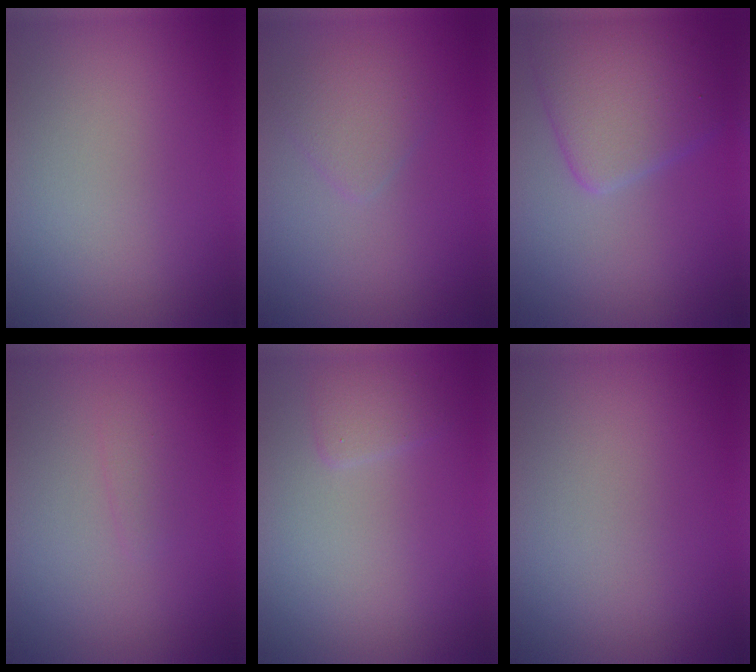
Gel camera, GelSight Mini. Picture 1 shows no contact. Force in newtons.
{"total": 2.0, "press": 1.9, "slide": 0.1}
{"total": 5.9, "press": 5.9, "slide": 0.2}
{"total": 0.7, "press": 0.7, "slide": 0.0}
{"total": 1.1, "press": 1.1, "slide": 0.2}
{"total": 0.0}